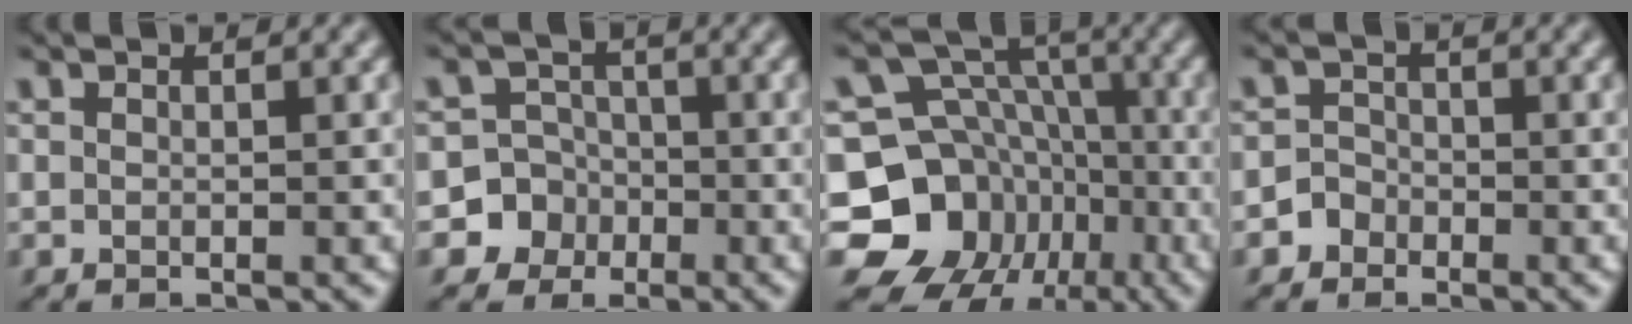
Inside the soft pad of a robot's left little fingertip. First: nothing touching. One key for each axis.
{"total": 6.2, "fx": -2.6, "fy": 5.7, "fz": 0.1, "tx": 0.018, "ty": 0.002, "tz": -0.062}
{"total": 14.0, "fx": -5.8, "fy": 11.9, "fz": 4.6, "tx": -0.088, "ty": -0.011, "tz": -0.110}
{"total": 1.7, "fx": -1.0, "fy": 1.3, "fz": 0.0, "tx": 0.016, "ty": 0.006, "tz": -0.024}